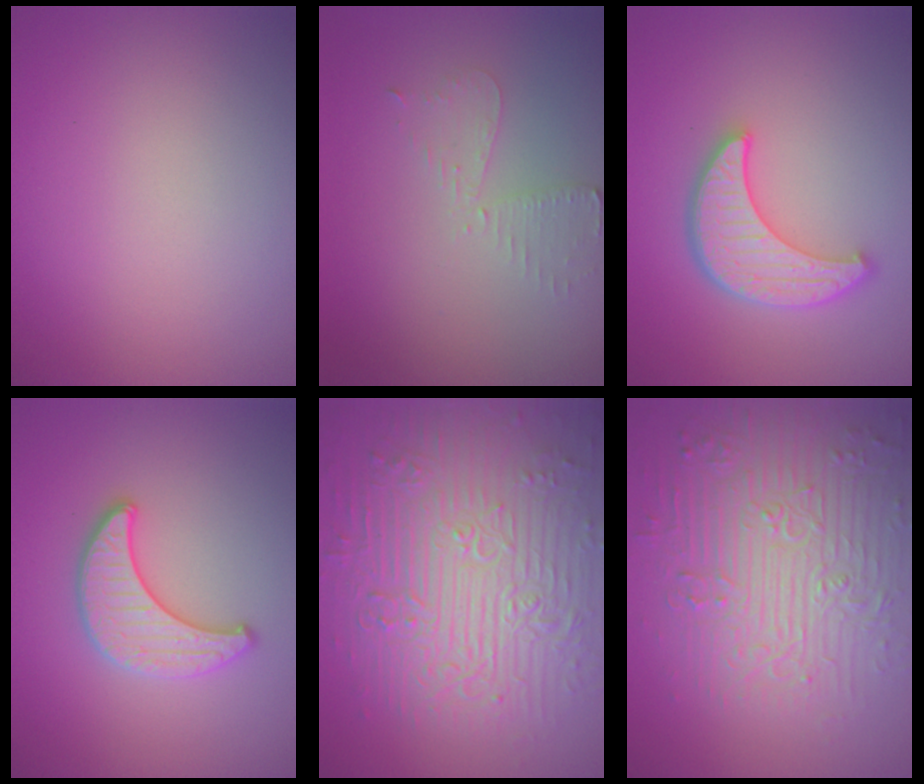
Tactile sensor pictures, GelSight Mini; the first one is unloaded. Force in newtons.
{"total": 2.2, "press": 2.2, "slide": 0.5}
{"total": 5.1, "press": 4.3, "slide": 2.8}
{"total": 3.3, "press": 3.3, "slide": 0.3}
{"total": 11.4, "press": 7.5, "slide": 8.5}
{"total": 8.0, "press": 6.2, "slide": 5.0}